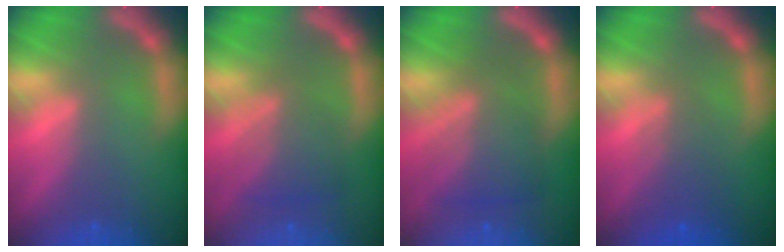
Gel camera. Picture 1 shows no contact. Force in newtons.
{"total": 4.6}
{"total": 6.5}
{"total": 3.6}